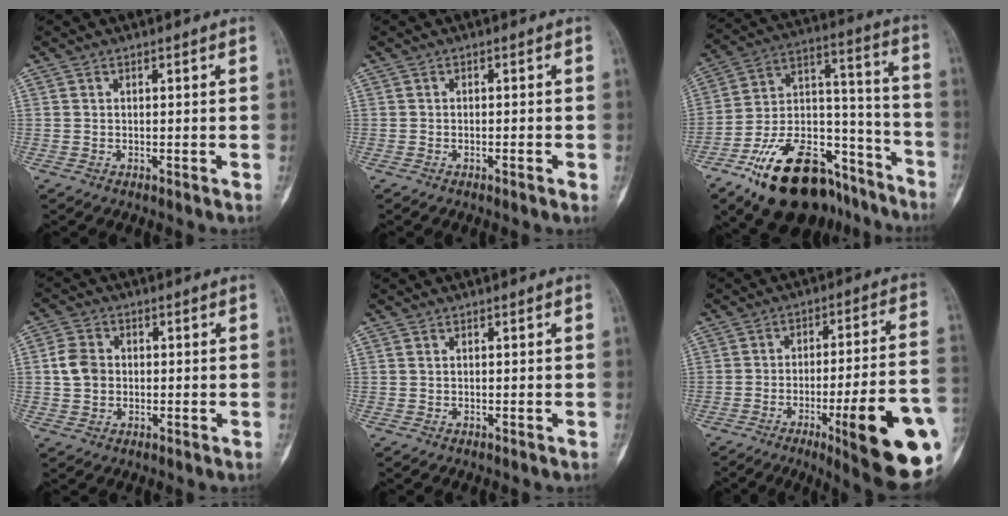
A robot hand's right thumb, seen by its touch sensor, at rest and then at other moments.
{"total": 1.1, "force": [-0.5, 0.2, 0.9], "torque": [-0.013, 0.001, -0.008]}
{"total": 26.4, "force": [-17.4, 13.2, 14.9], "torque": [-0.218, 0.100, -0.287]}
{"total": 5.8, "force": [0.2, 4.7, 3.3], "torque": [-0.054, 0.007, 0.000]}
{"total": 0.0}
{"total": 21.9, "force": [-7.6, 3.7, 20.2], "torque": [-0.226, 0.013, -0.098]}